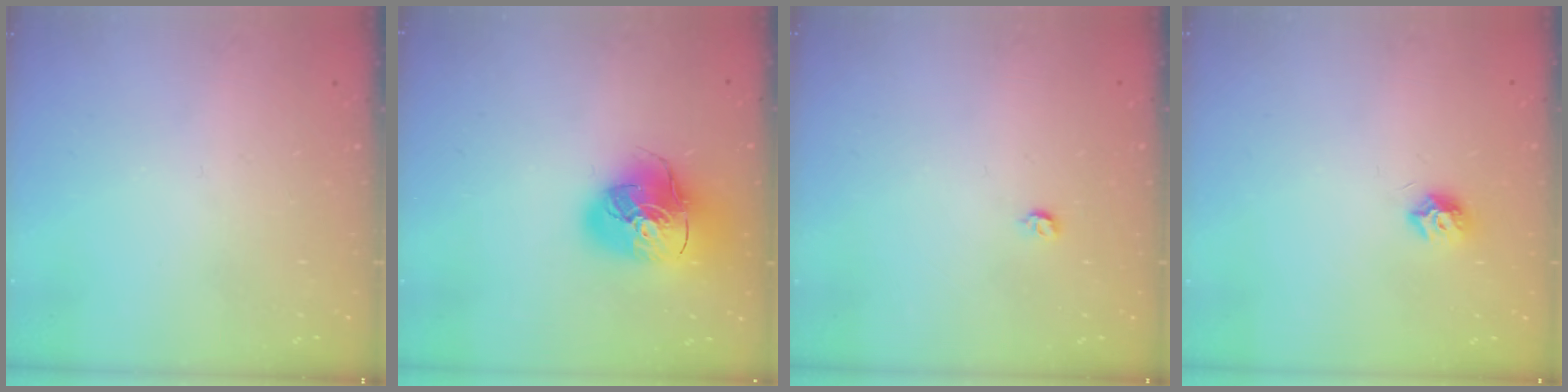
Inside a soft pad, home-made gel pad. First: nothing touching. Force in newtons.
{"total": 17.4, "press": 17.2, "slide": 2.7}
{"total": 3.3, "press": 3.3, "slide": 0.7}
{"total": 7.4, "press": 7.4, "slide": 0.9}